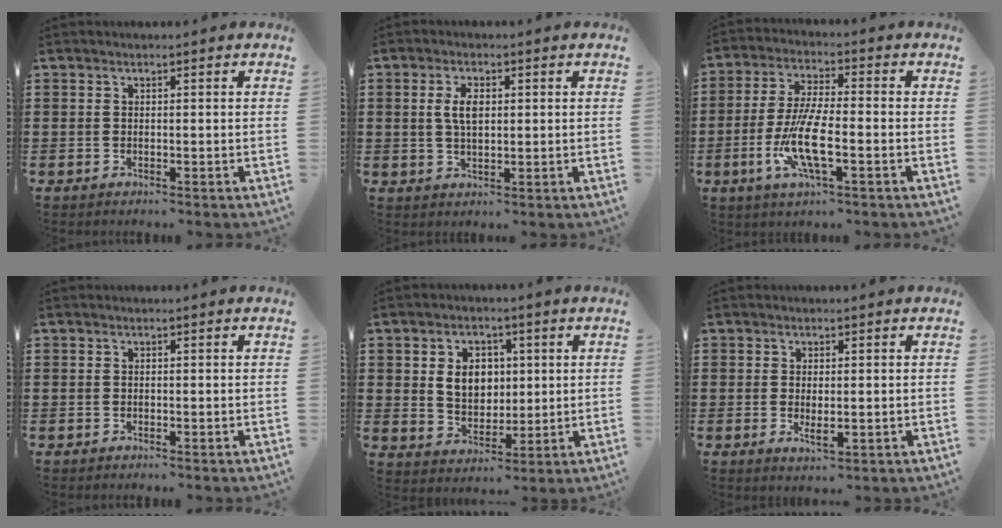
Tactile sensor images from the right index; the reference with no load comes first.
{"total": 4.0, "force": [0.7, 1.8, 3.5], "torque": [-0.072, 0.009, 0.011]}
{"total": 9.0, "force": [-3.0, 2.3, 8.2], "torque": [-0.182, -0.015, -0.061]}
{"total": 0.0}
{"total": 6.2, "force": [1.2, 4.9, 3.7], "torque": [-0.072, 0.009, 0.015]}
{"total": 2.6, "force": [-0.2, 1.1, 2.3], "torque": [-0.042, 0.002, -0.004]}